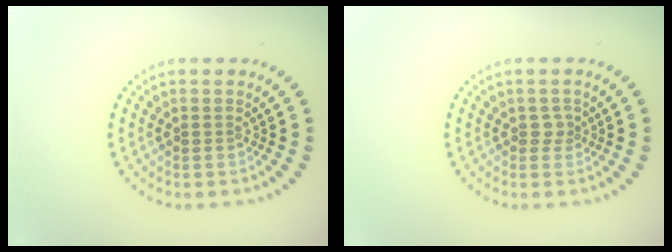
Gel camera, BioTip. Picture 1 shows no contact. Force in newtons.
{"total": 1.1, "press": 0.8, "slide": 0.7}